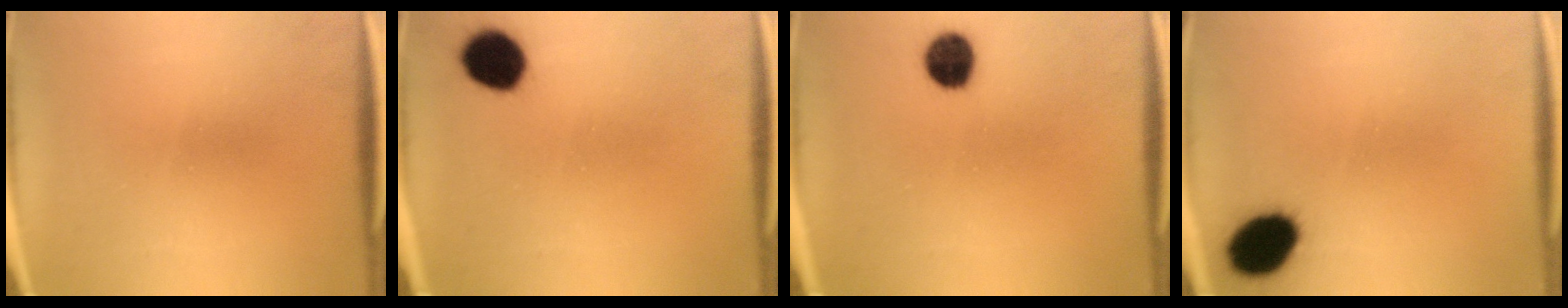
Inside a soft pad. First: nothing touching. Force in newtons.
{"total": 8.9}
{"total": 6.7}
{"total": 11.0}